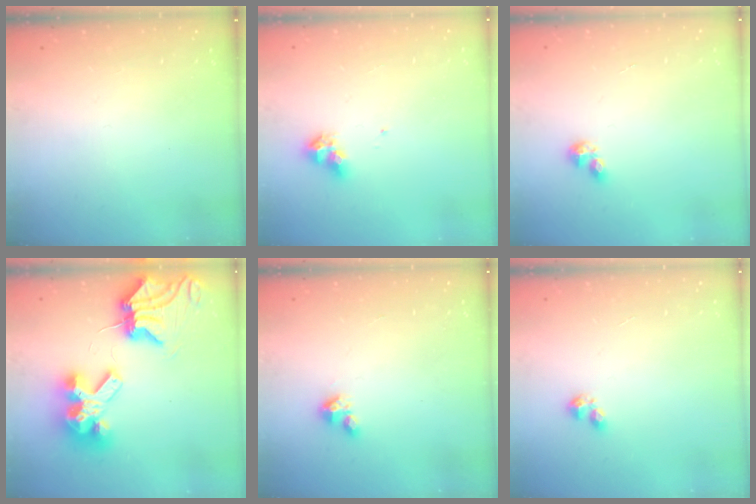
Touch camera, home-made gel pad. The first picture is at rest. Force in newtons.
{"total": 6.1, "press": 6.1, "slide": 1.0}
{"total": 3.4, "press": 3.4, "slide": 0.3}
{"total": 14.5, "press": 14.4, "slide": 1.7}
{"total": 2.8, "press": 2.8, "slide": 0.2}
{"total": 2.8, "press": 2.8, "slide": 0.5}